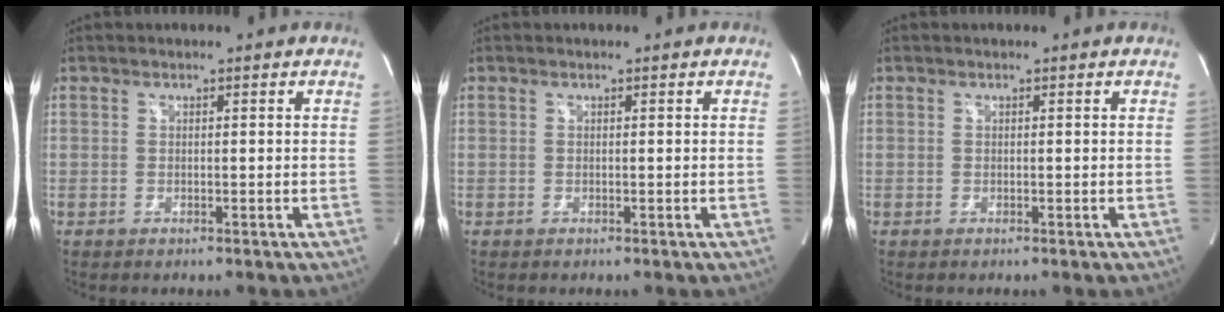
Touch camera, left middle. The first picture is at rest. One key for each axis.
{"total": 0.0}
{"total": 0.0}